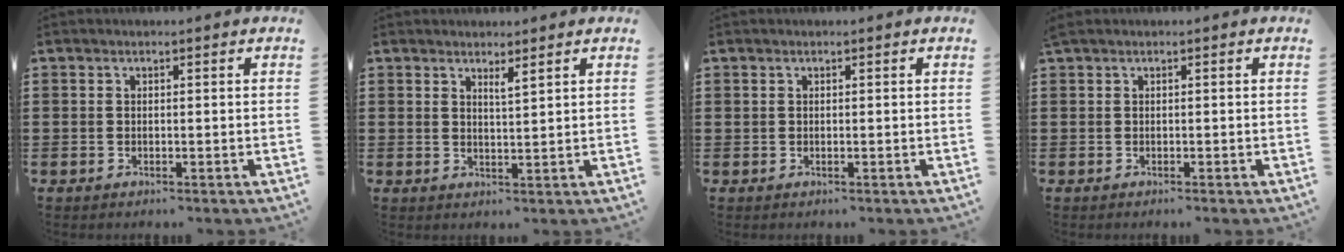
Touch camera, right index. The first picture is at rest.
{"total": 1.7, "force": [1.5, 0.0, 0.8], "torque": [-0.017, 0.002, 0.027]}
{"total": 0.0}
{"total": 0.0}